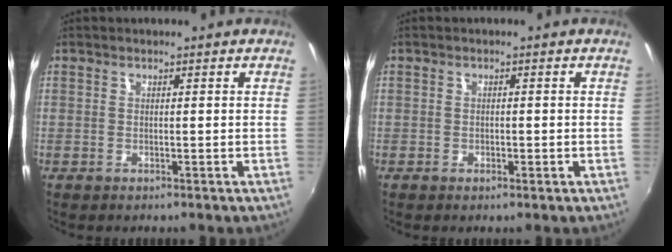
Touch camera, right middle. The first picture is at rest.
{"total": 1.0, "force": [-0.5, 0.6, 0.6], "torque": [-0.010, -0.004, -0.011]}